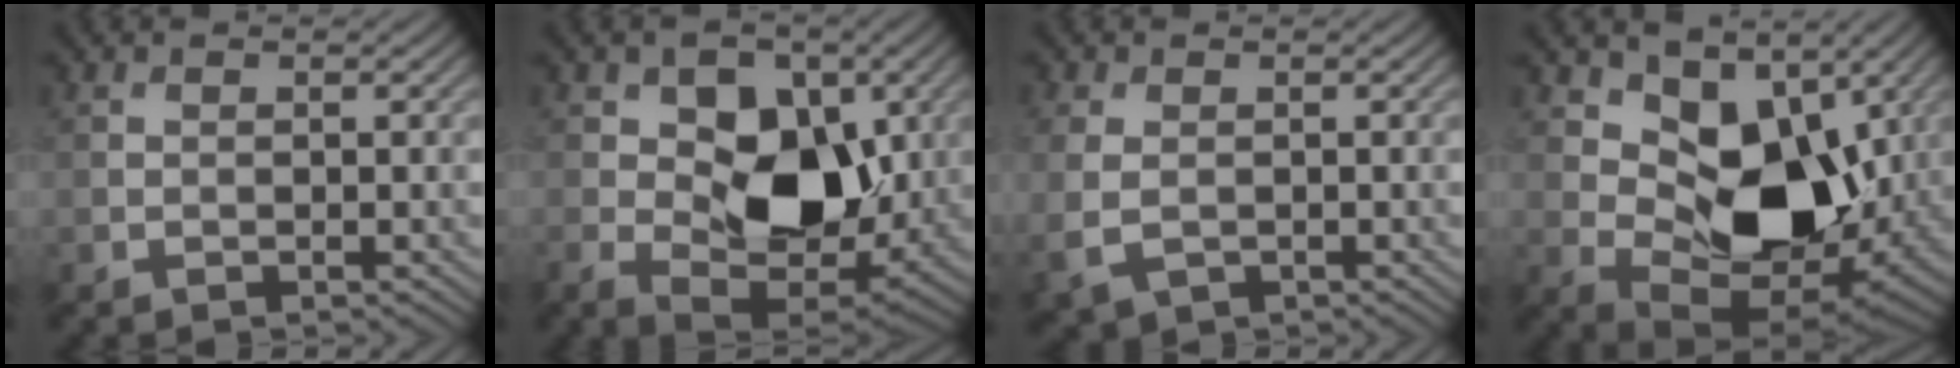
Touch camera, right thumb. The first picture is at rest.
{"total": 11.3, "force": [0.9, 7.3, 8.6], "torque": [-0.137, -0.017, 0.018]}
{"total": 4.6, "force": [-0.8, 3.4, 3.1], "torque": [-0.095, -0.013, -0.016]}
{"total": 12.8, "force": [3.0, 8.1, 9.4], "torque": [-0.153, -0.020, 0.056]}